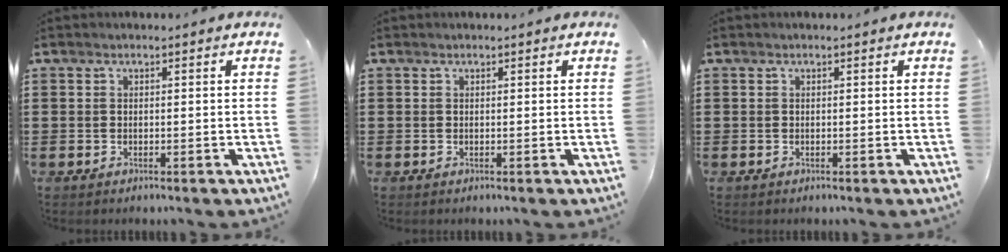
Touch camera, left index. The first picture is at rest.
{"total": 0.0}
{"total": 0.0}